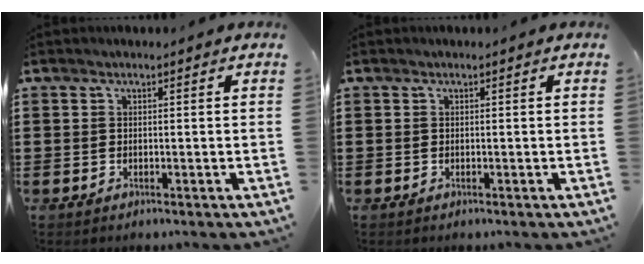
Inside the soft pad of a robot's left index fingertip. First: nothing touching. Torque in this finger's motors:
{"motor_torque": [-0.03, -0.03, 0.00, 0.00]}